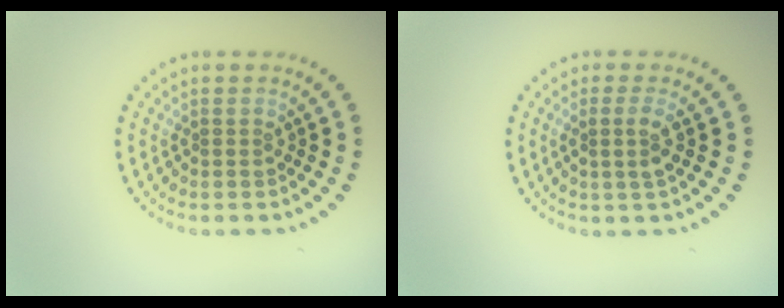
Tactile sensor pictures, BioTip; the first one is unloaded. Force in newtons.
{"total": 1.8, "press": 1.5, "slide": 1.1}